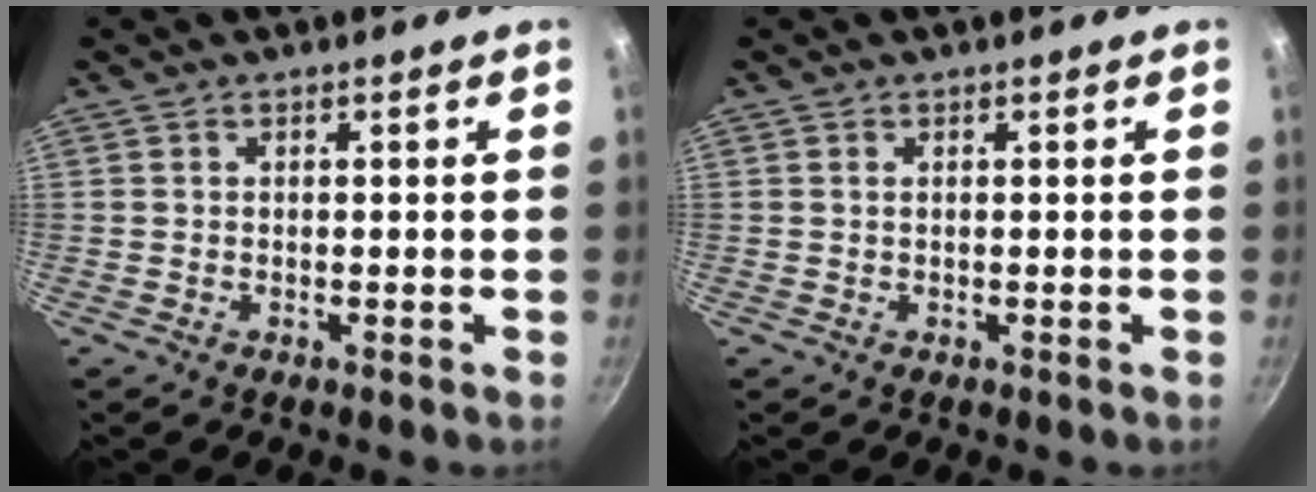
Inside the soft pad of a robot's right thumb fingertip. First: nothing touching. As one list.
[{"total": 0.6, "force": [0.2, 0.3, 0.5], "torque": [-0.009, 0.001, 0.003]}]